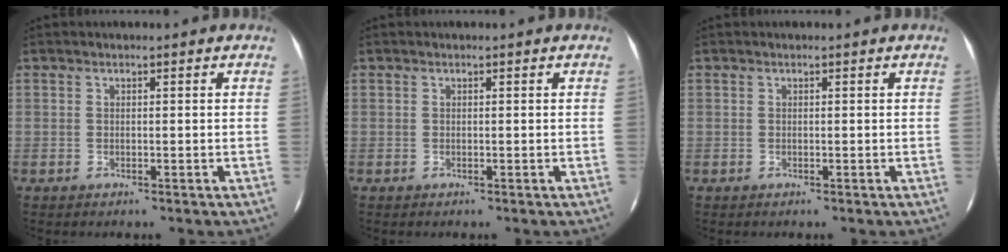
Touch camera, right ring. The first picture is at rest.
{"total": 0.0}
{"total": 0.0}